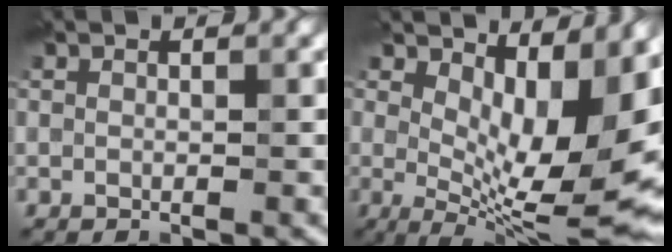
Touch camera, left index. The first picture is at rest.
{"total": 11.5, "force": [2.5, 4.5, 10.2], "torque": [-0.142, -0.020, 0.046]}